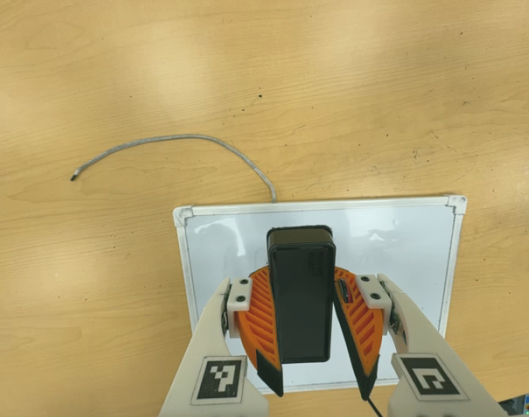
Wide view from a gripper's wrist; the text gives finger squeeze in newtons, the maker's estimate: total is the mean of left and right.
{"total": 8.5, "left": 8.7, "right": 8.3}